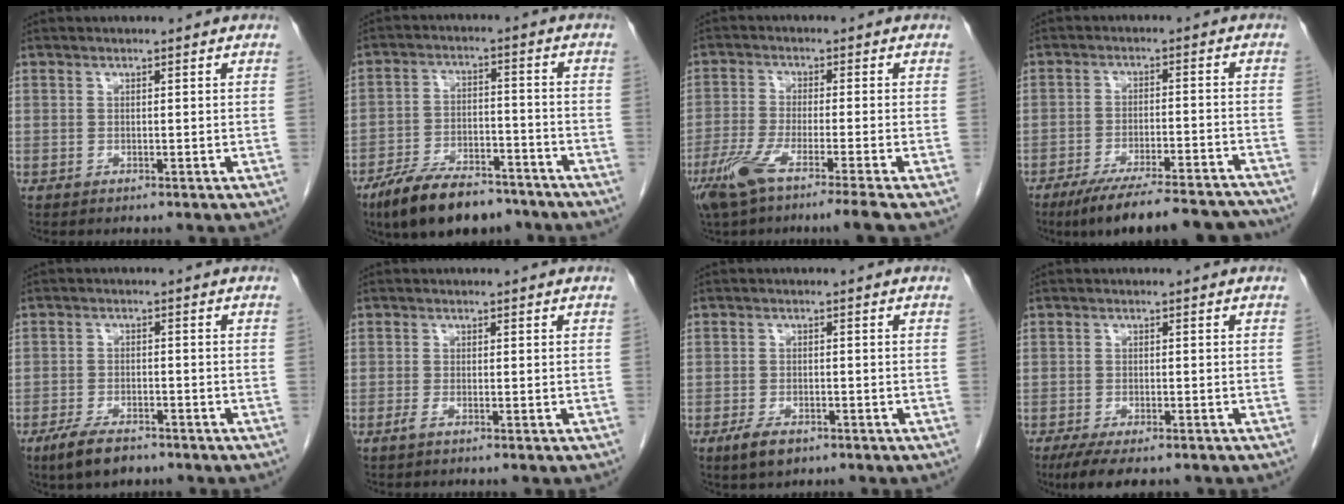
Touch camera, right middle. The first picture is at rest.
{"total": 12.8, "force": [-9.9, 4.7, 6.5], "torque": [-0.110, -0.001, -0.168]}
{"total": 9.0, "force": [-6.0, -0.6, 6.7], "torque": [-0.125, -0.026, -0.108]}
{"total": 17.2, "force": [-15.4, 2.3, 7.2], "torque": [-0.084, 0.001, -0.216]}
{"total": 5.9, "force": [-4.3, 2.1, 3.5], "torque": [-0.068, -0.006, -0.071]}
{"total": 1.0, "force": [-0.6, -0.1, 0.7], "torque": [-0.017, -0.001, -0.014]}
{"total": 3.8, "force": [-2.3, 1.7, 2.4], "torque": [-0.053, -0.004, -0.034]}
{"total": 6.9, "force": [-5.2, 2.1, 4.0], "torque": [-0.060, -0.012, -0.080]}